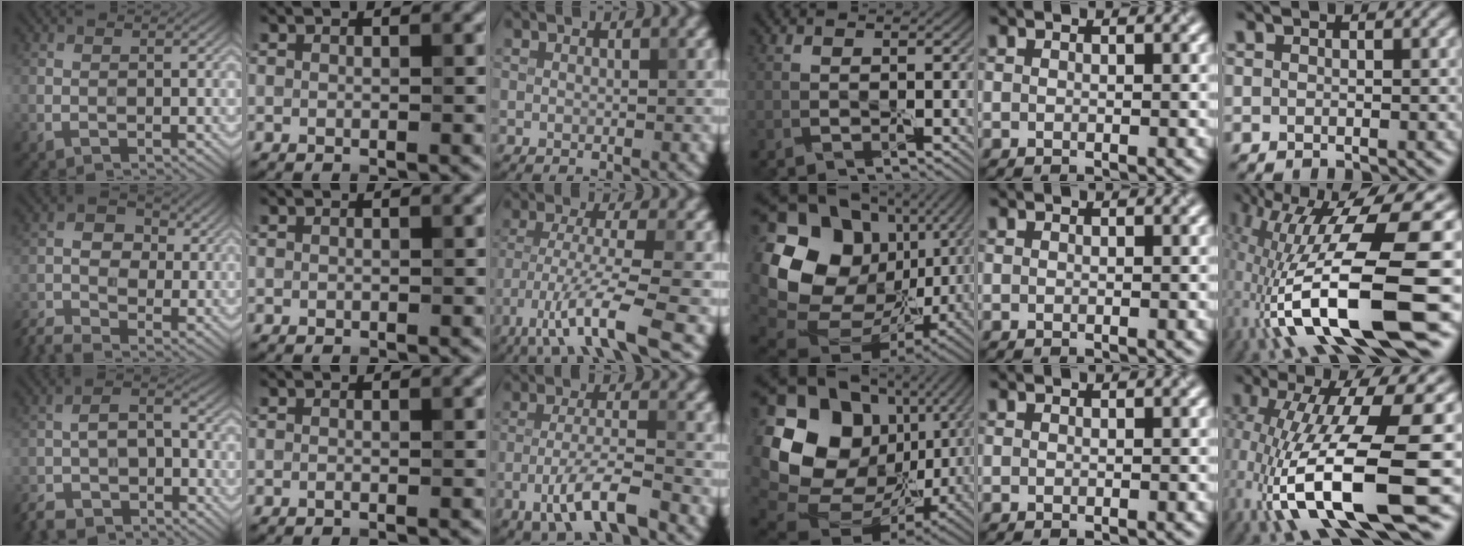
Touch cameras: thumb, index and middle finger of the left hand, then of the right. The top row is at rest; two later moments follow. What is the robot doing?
{"motion": "peel", "object": "shipping label"}